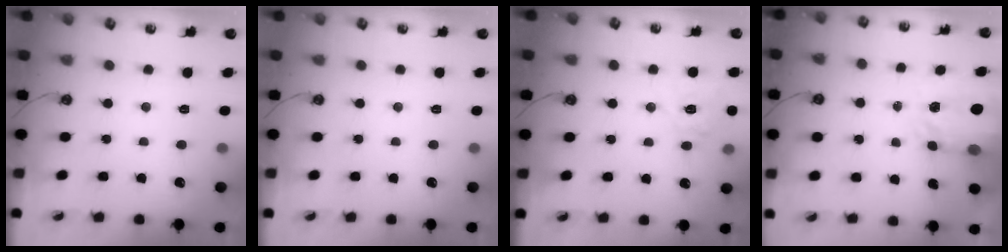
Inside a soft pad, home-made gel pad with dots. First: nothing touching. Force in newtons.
{"total": 0.0}
{"total": 12.2, "press": 12.1, "slide": 1.5}
{"total": 4.0, "press": 3.9, "slide": 0.5}